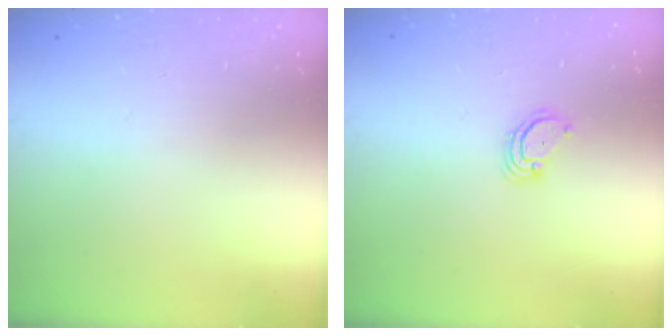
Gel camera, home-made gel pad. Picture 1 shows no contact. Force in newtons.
{"total": 3.0, "press": 3.0, "slide": 0.2}